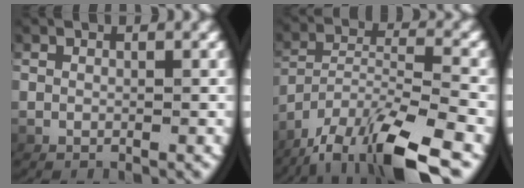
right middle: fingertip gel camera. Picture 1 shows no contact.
{"total": 9.1, "force": [-4.3, 4.1, 6.9], "torque": [-0.113, -0.007, -0.066]}